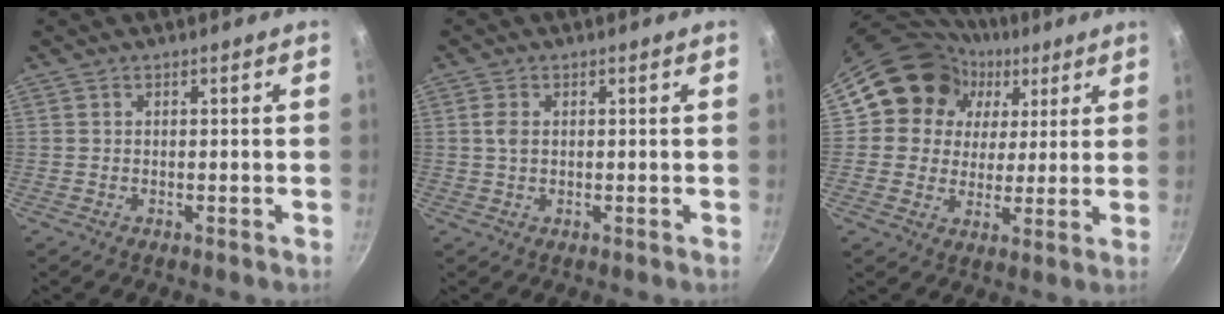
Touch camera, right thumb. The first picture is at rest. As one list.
[{"total": 3.7, "force": [0.7, 2.4, 2.7], "torque": [-0.055, 0.003, 0.011]}, {"total": 14.4, "force": [5.5, 12.5, 4.4], "torque": [-0.057, 0.003, 0.082]}]